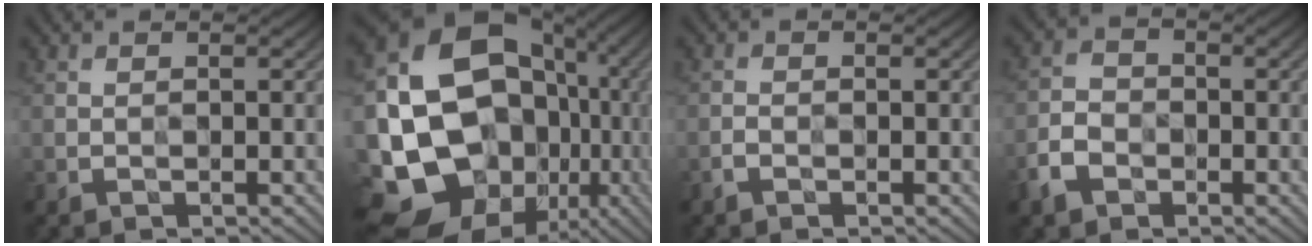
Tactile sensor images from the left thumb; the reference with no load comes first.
{"total": 21.8, "force": [-2.6, 18.3, 11.7], "torque": [-0.286, -0.033, -0.026]}
{"total": 0.9, "force": [-0.7, 0.5, 0.4], "torque": [-0.011, 0.000, -0.016]}
{"total": 4.1, "force": [-2.2, 3.0, 1.8], "torque": [-0.048, -0.004, -0.055]}